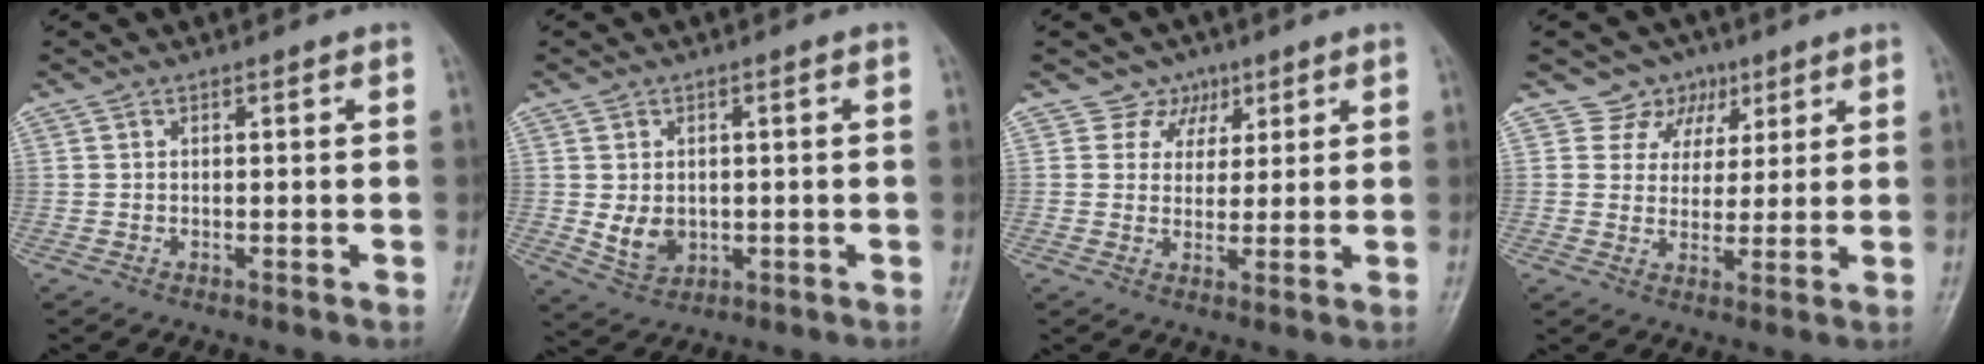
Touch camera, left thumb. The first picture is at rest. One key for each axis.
{"total": 5.1, "fx": -0.2, "fy": 4.0, "fz": 3.2, "tx": -0.038, "ty": -0.008, "tz": 0.011}
{"total": 4.5, "fx": 2.5, "fy": 3.7, "fz": 0.0, "tx": 0.030, "ty": -0.010, "tz": 0.036}
{"total": 6.0, "fx": 3.3, "fy": 5.0, "fz": 0.3, "tx": 0.035, "ty": -0.013, "tz": 0.051}